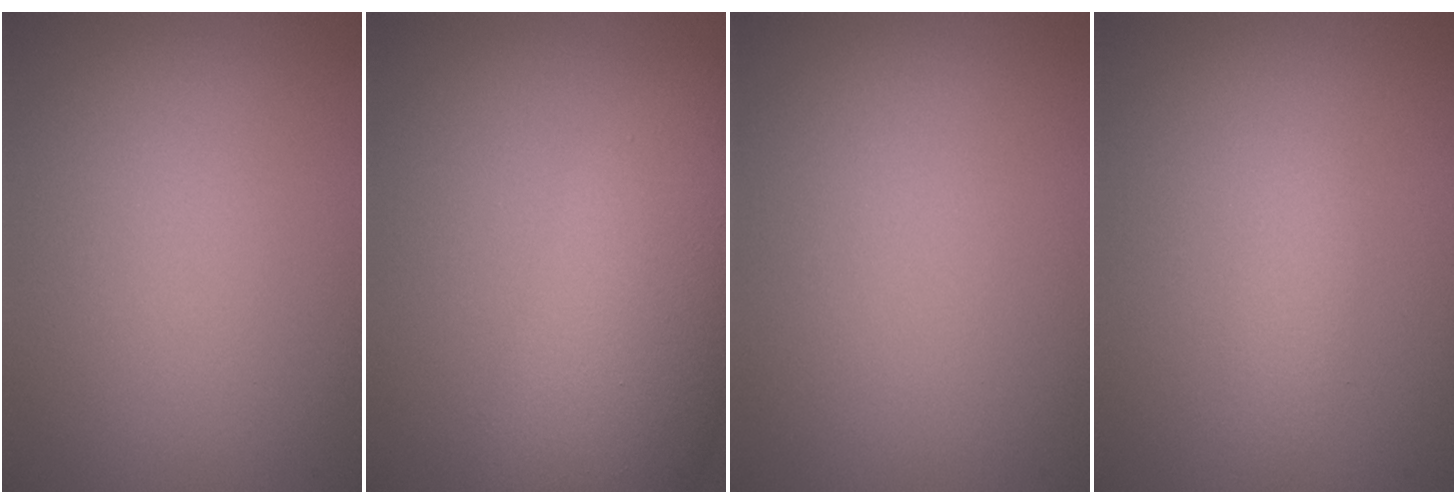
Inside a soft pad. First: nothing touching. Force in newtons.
{"total": 7.9, "press": 7.9, "slide": 0.2}
{"total": 0.0}
{"total": 1.3, "press": 1.3, "slide": 0.1}